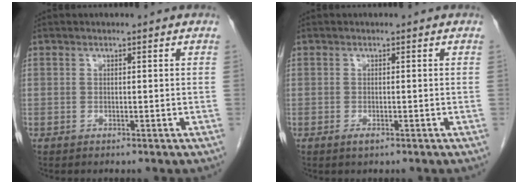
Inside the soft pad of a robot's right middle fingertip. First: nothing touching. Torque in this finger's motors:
{"motor_torque": [0.30, 0.19, 0.04, 0.00]}